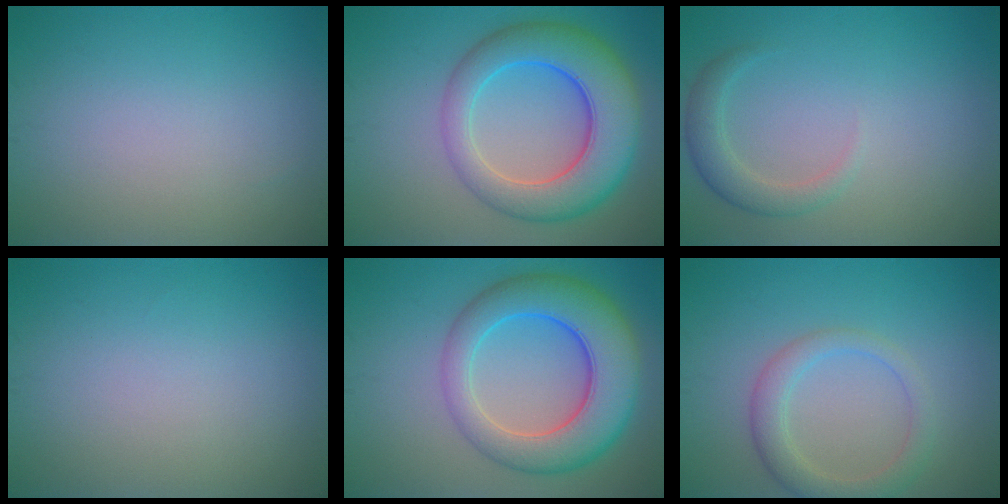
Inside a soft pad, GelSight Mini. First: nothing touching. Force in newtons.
{"total": 9.0, "press": 9.0, "slide": 0.4}
{"total": 2.3, "press": 2.3, "slide": 0.2}
{"total": 0.0}
{"total": 9.0, "press": 9.0, "slide": 0.4}
{"total": 3.1, "press": 3.1, "slide": 0.2}